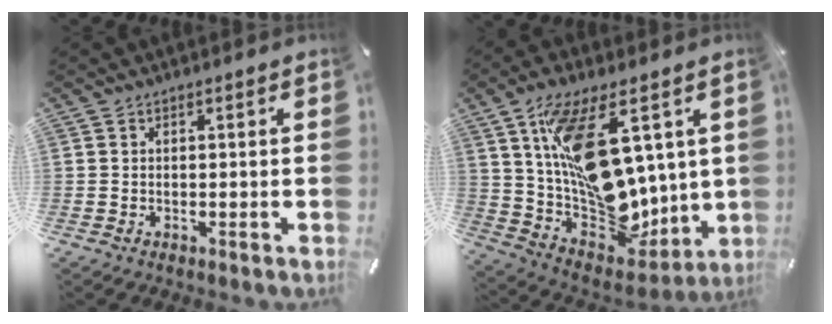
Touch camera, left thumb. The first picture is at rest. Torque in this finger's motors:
{"motor_torque": [2.54, 2.47, 2.54, -0.23, 0.37]}